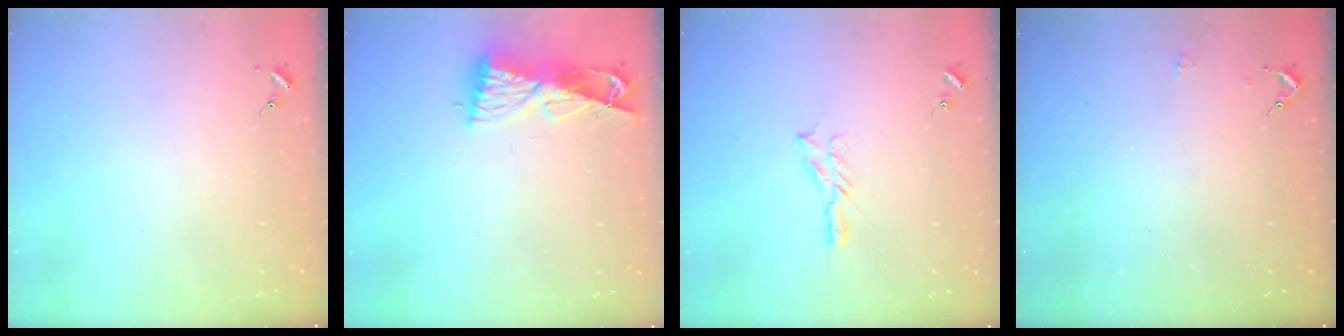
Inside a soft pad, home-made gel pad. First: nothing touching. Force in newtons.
{"total": 9.3, "press": 9.2, "slide": 1.0}
{"total": 5.1, "press": 5.1, "slide": 0.7}
{"total": 4.8, "press": 4.7, "slide": 0.6}